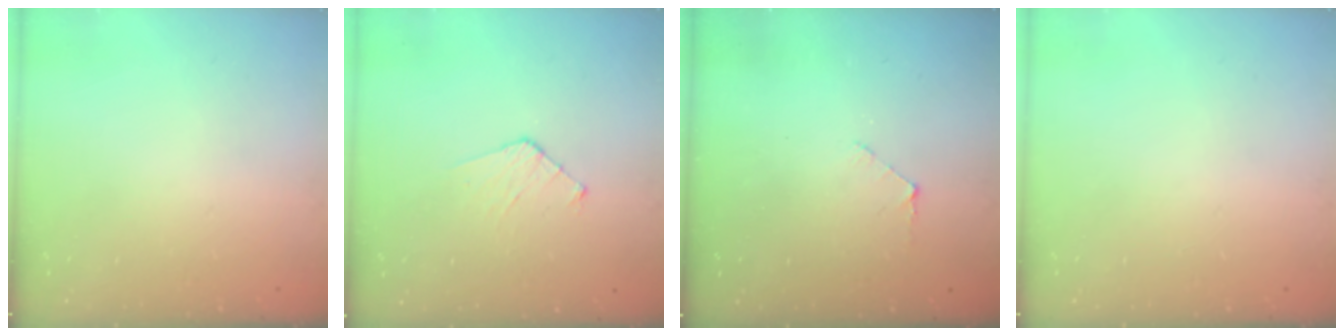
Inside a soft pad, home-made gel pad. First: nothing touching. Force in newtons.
{"total": 3.8, "press": 3.7, "slide": 0.3}
{"total": 3.5, "press": 3.5, "slide": 0.4}
{"total": 0.0}